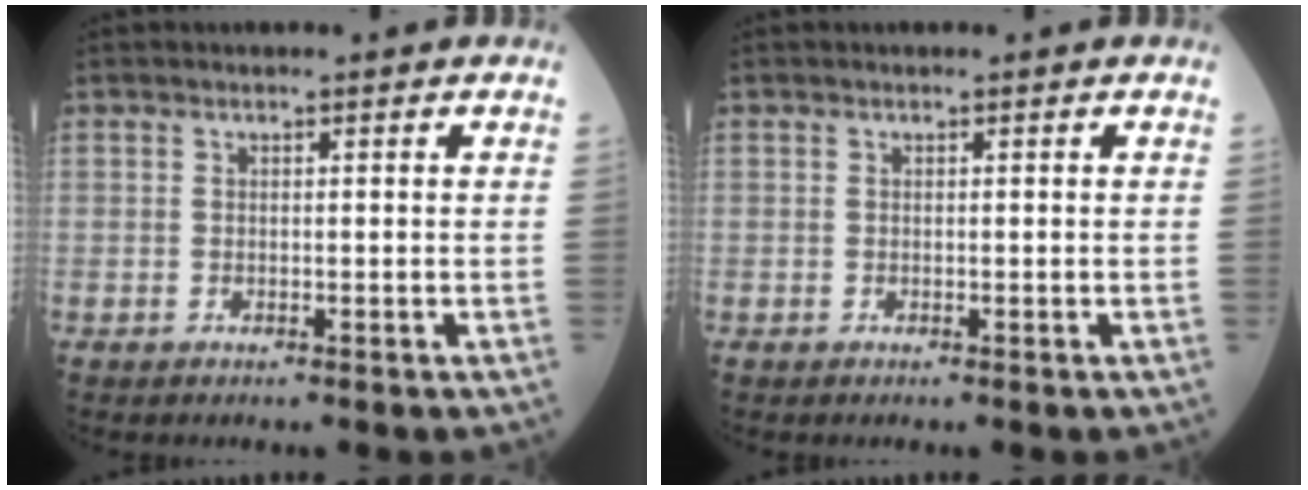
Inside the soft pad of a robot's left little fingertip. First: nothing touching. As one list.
[{"total": 0.0}]